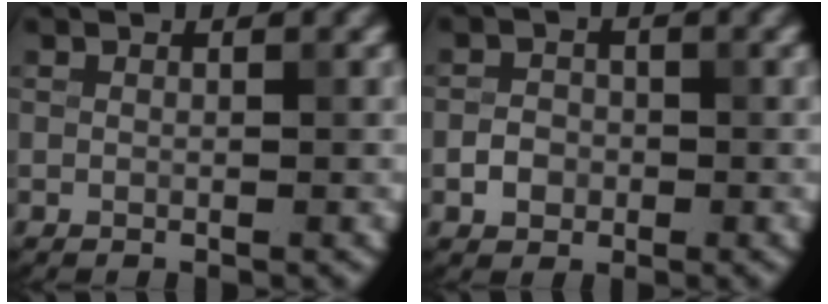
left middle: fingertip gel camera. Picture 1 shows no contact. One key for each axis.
{"total": 1.9, "fx": -0.6, "fy": 1.6, "fz": 0.8, "tx": -0.008, "ty": 0.000, "tz": -0.015}